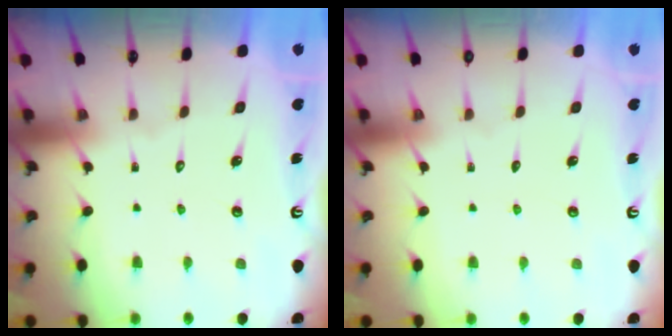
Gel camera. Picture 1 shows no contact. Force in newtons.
{"total": 0.0}